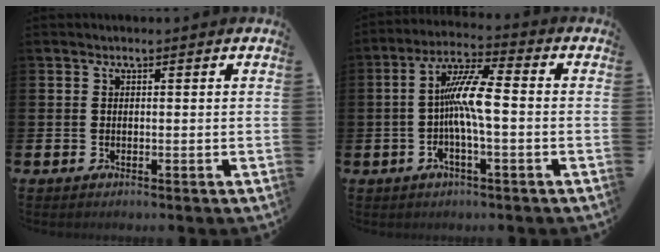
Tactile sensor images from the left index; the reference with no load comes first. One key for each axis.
{"total": 8.4, "fx": -0.3, "fy": 1.7, "fz": 8.2, "tx": -0.173, "ty": -0.009, "tz": -0.013}